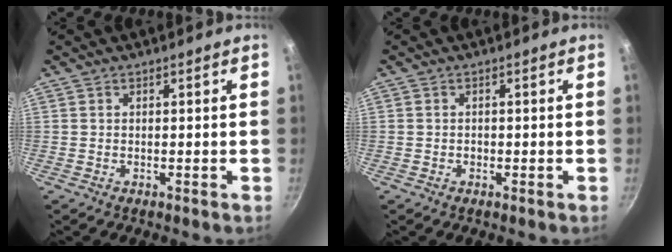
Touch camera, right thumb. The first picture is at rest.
{"total": 0.6, "force": [-0.2, 0.5, 0.2], "torque": [-0.002, 0.002, -0.003]}